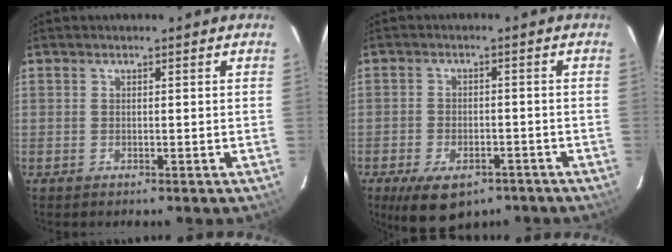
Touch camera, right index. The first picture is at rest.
{"total": 11.1, "force": [-7.2, 5.8, 6.2], "torque": [-0.131, -0.016, -0.105]}